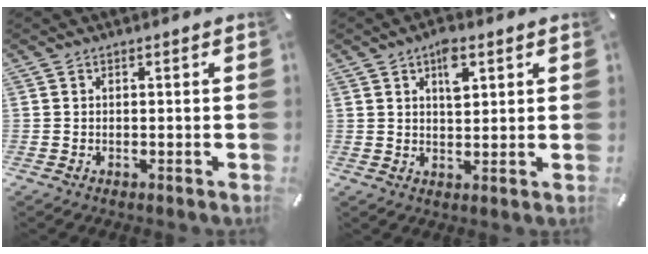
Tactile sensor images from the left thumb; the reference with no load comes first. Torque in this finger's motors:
{"motor_torque": [0.99, 0.99, 0.65, -0.68, 0.19]}